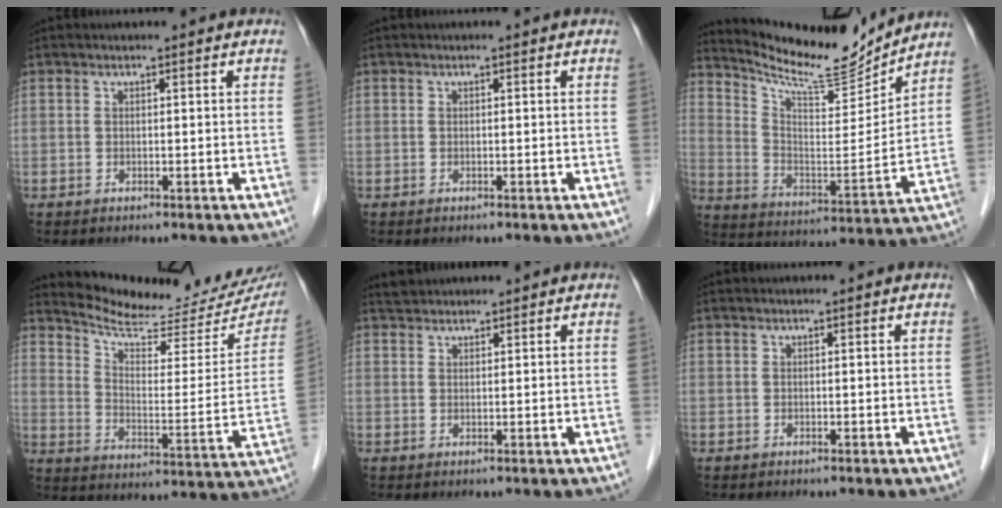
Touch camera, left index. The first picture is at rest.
{"total": 0.0}
{"total": 15.2, "force": [14.6, 1.3, 3.9], "torque": [-0.082, -0.024, 0.240]}
{"total": 20.5, "force": [18.6, 4.0, 7.6], "torque": [-0.111, -0.051, 0.247]}
{"total": 2.0, "force": [2.0, 0.5, 0.0], "torque": [-0.006, 0.018, 0.039]}
{"total": 0.0}